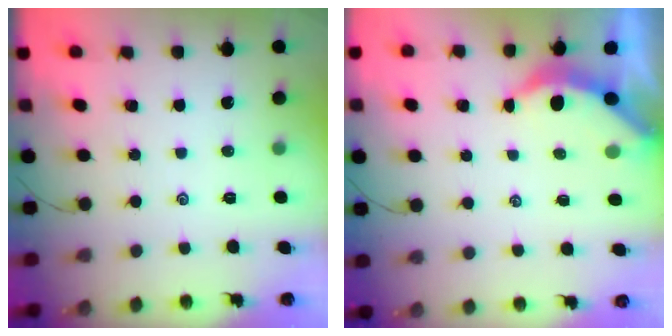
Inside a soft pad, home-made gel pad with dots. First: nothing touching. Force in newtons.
{"total": 3.8, "press": 3.7, "slide": 0.5}